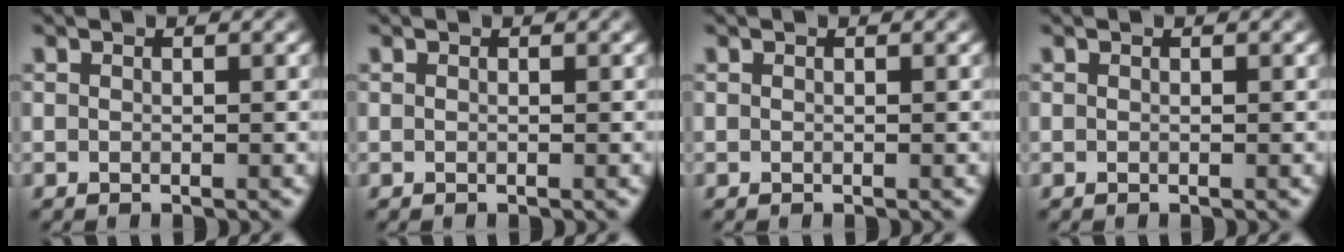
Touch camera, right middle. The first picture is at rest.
{"total": 0.0}
{"total": 0.0}
{"total": 0.0}